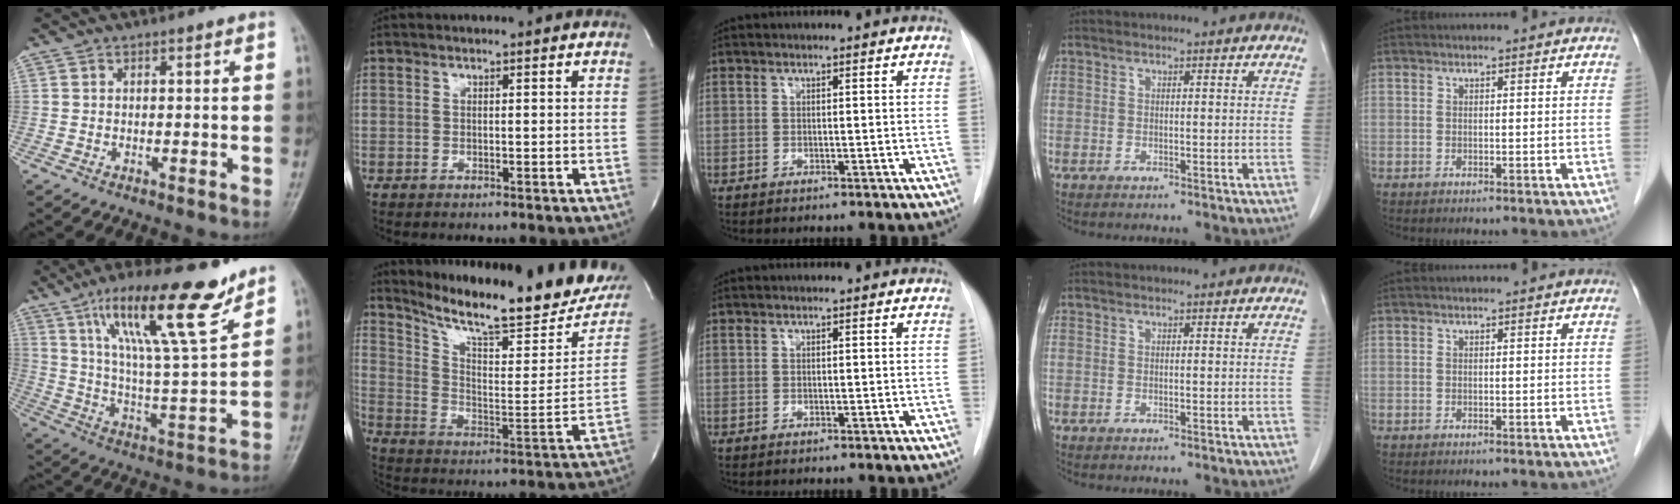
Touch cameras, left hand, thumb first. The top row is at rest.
{"thumb": {"total": 20.1, "force": [12.6, 3.9, 15.1], "torque": [-0.228, -0.055, 0.218]}, "index": {"total": 21.4, "force": [18.7, 2.0, 10.3], "torque": [-0.175, -0.061, 0.268]}}